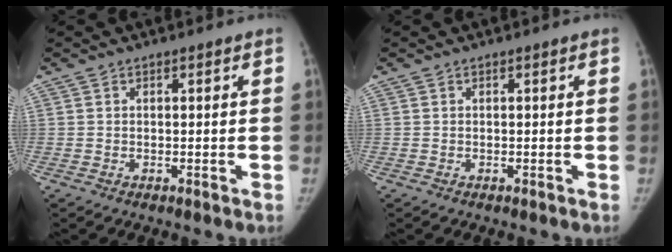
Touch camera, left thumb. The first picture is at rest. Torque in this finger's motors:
{"motor_torque": [0.00, 0.00, 0.00, -0.02, 0.00]}